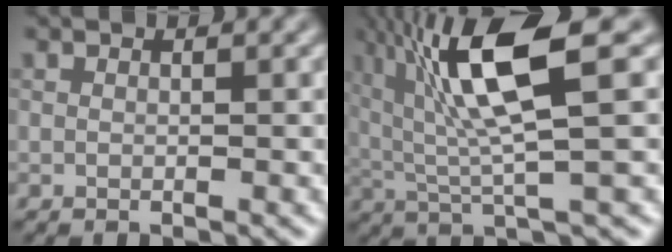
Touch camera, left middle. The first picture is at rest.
{"total": 8.0, "force": [2.4, 1.5, 7.5], "torque": [-0.147, 0.011, 0.061]}